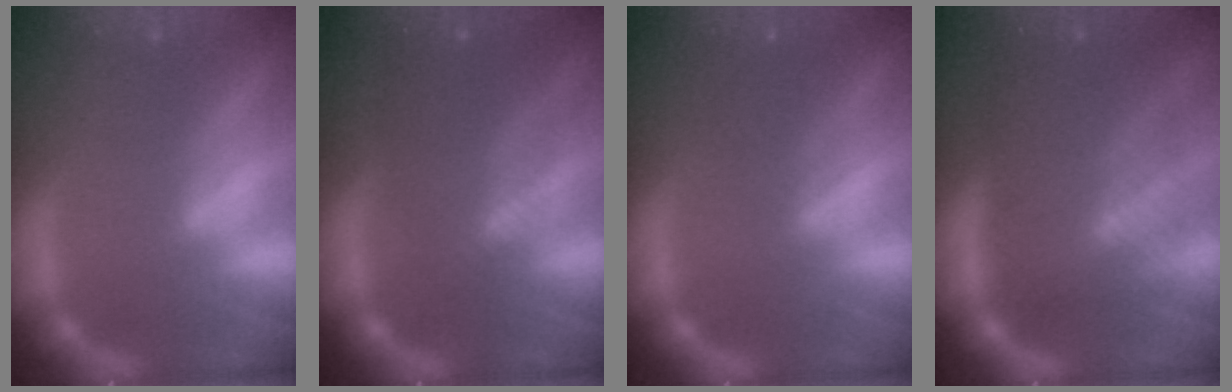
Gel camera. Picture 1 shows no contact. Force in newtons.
{"total": 6.0}
{"total": 2.5}
{"total": 10.1}